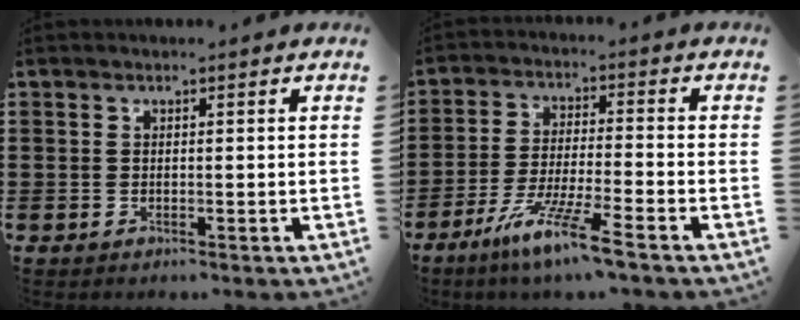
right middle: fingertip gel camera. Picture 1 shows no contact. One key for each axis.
{"total": 8.6, "fx": -6.5, "fy": -0.1, "fz": 5.7, "tx": -0.115, "ty": -0.011, "tz": -0.125}